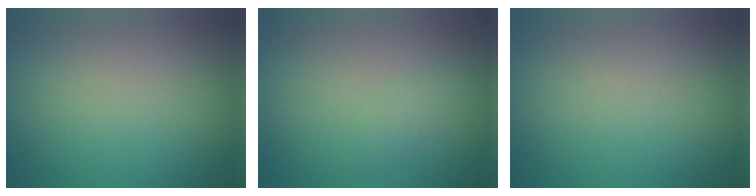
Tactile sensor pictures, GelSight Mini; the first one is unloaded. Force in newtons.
{"total": 1.3, "press": 1.3, "slide": 0.0}
{"total": 0.0}